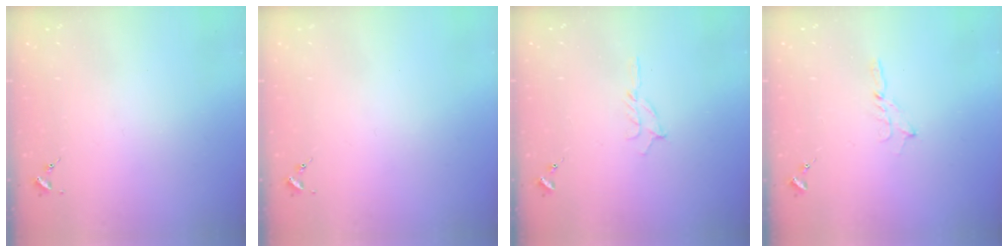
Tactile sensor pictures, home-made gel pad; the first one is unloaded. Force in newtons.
{"total": 0.0}
{"total": 5.0, "press": 5.0, "slide": 0.6}
{"total": 2.5, "press": 2.5, "slide": 0.2}